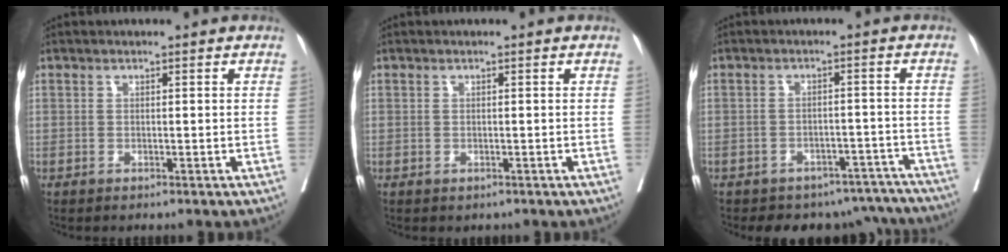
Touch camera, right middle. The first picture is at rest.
{"total": 0.0}
{"total": 12.4, "force": [-10.9, 5.7, 2.0], "torque": [-0.013, 0.027, -0.116]}